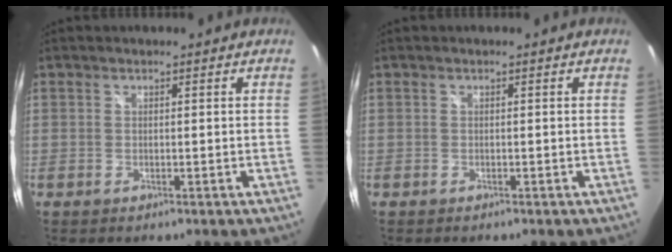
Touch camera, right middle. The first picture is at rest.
{"total": 0.0}